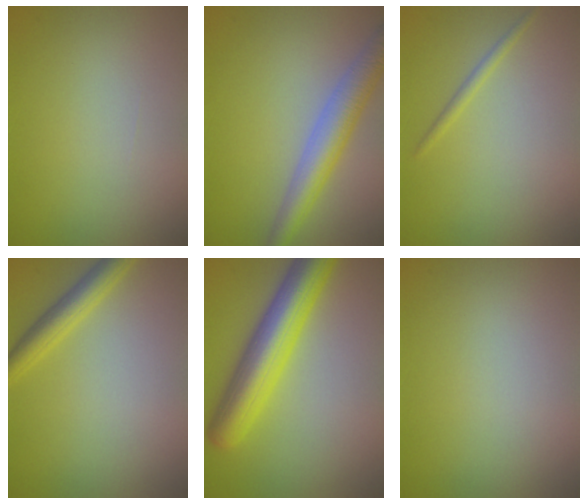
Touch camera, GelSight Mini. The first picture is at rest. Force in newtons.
{"total": 4.4, "press": 4.4, "slide": 0.1}
{"total": 1.0, "press": 1.0, "slide": 0.0}
{"total": 3.0, "press": 3.0, "slide": 0.2}
{"total": 7.7, "press": 7.7, "slide": 0.4}
{"total": 0.0}